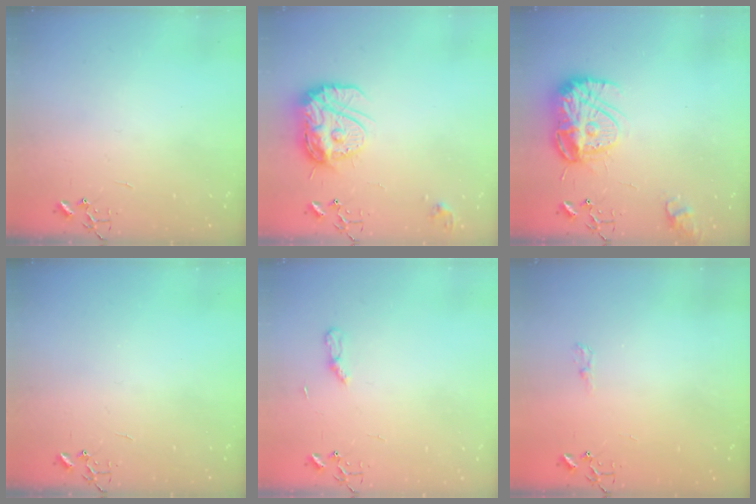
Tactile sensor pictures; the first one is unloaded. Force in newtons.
{"total": 14.6, "press": 14.5, "slide": 1.5}
{"total": 14.2, "press": 14.1, "slide": 1.1}
{"total": 0.0}
{"total": 3.8, "press": 3.8, "slide": 0.4}
{"total": 4.7, "press": 4.7, "slide": 0.6}